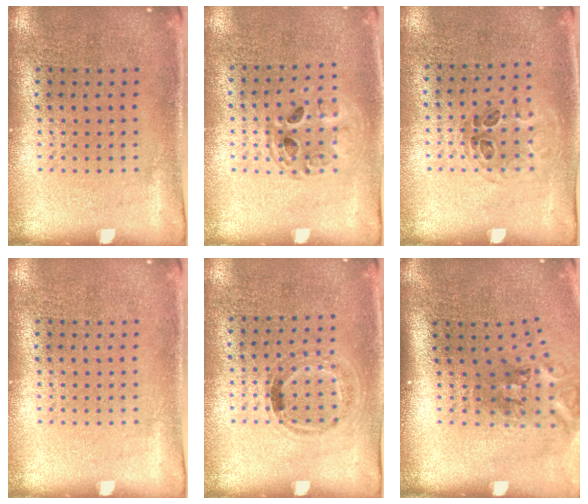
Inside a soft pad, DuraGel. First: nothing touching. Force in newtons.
{"total": 1.3, "press": 1.3, "slide": 0.4}
{"total": 1.0, "press": 0.6, "slide": 0.7}
{"total": 0.0}
{"total": 1.1, "press": 0.8, "slide": 0.7}
{"total": 2.1, "press": 1.3, "slide": 1.7}